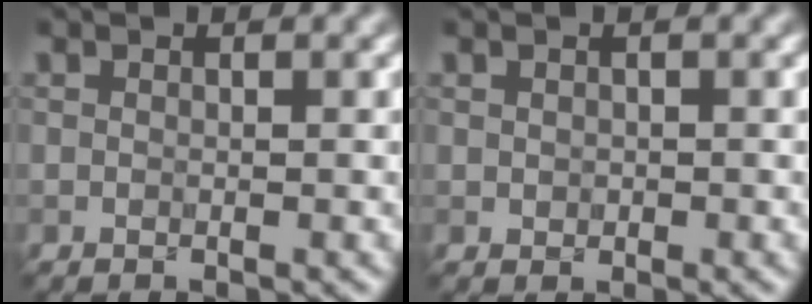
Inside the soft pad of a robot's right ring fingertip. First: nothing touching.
{"total": 0.6, "force": [0.1, 0.5, 0.1], "torque": [0.000, -0.002, 0.000]}